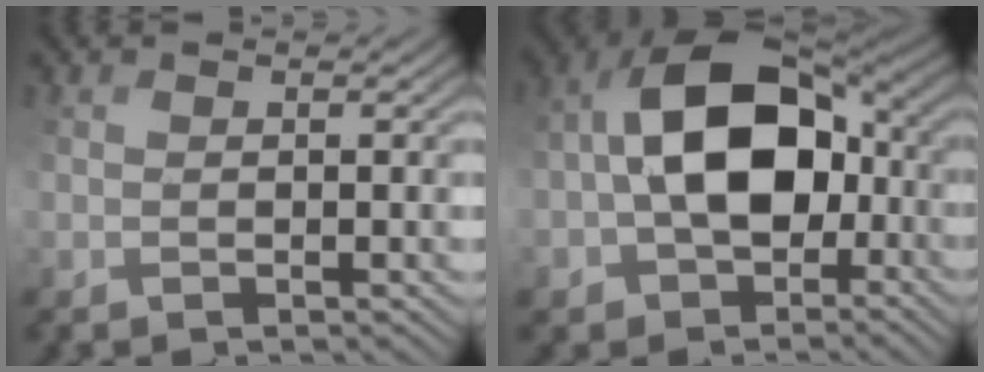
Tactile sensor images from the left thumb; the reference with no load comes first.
{"total": 12.5, "force": [-0.7, 8.4, 9.3], "torque": [-0.169, 0.017, -0.027]}